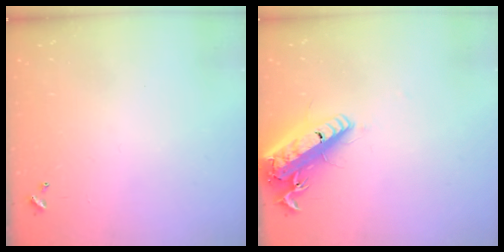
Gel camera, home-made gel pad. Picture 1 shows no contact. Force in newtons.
{"total": 19.5, "press": 19.2, "slide": 3.6}